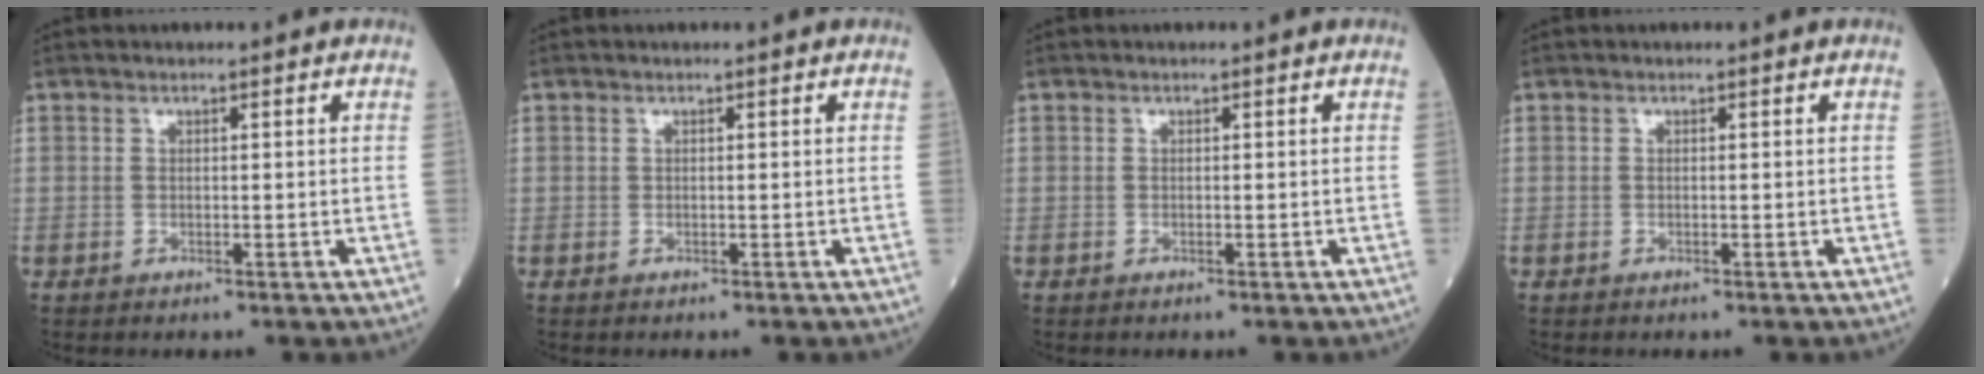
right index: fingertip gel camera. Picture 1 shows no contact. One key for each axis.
{"total": 0.0}
{"total": 0.0}
{"total": 0.0}